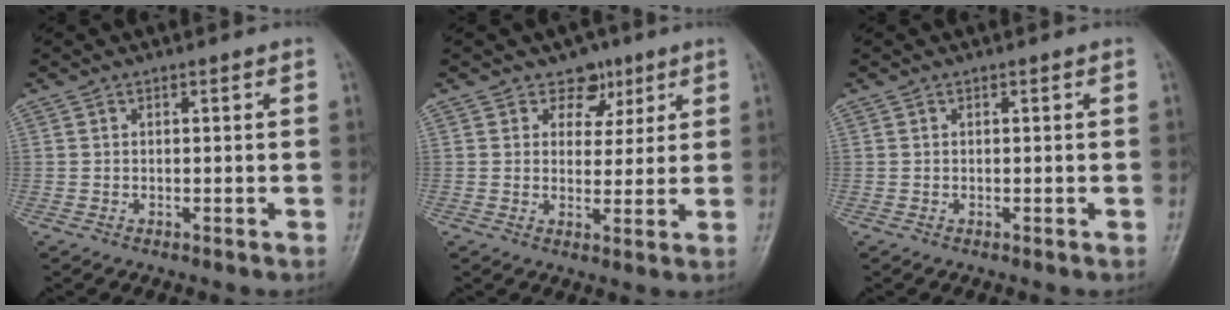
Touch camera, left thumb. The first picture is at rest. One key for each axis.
{"total": 5.3, "fx": 3.1, "fy": 4.1, "fz": 1.3, "tx": 0.015, "ty": -0.013, "tz": 0.046}
{"total": 0.0}